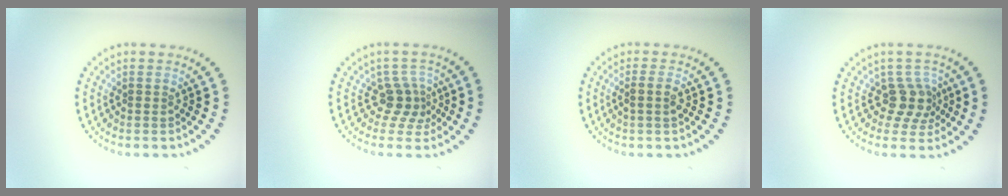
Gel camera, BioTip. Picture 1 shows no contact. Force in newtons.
{"total": 2.6, "press": 1.8, "slide": 1.8}
{"total": 1.5, "press": 1.2, "slide": 0.9}
{"total": 2.6, "press": 2.0, "slide": 1.8}